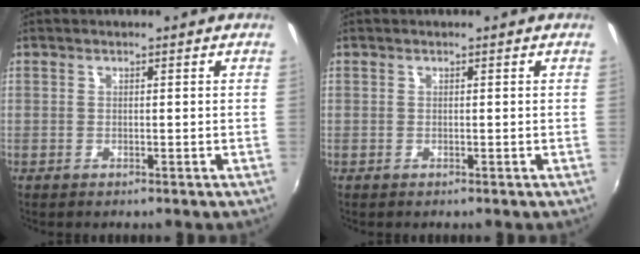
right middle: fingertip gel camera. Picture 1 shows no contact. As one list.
[{"total": 0.0}]